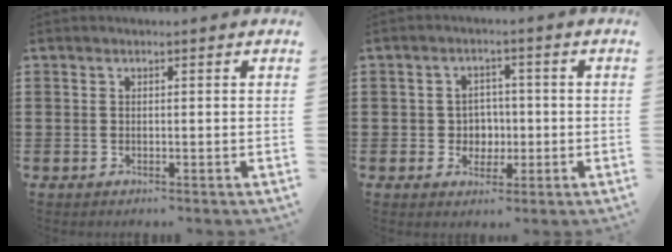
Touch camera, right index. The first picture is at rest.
{"total": 3.4, "force": [-0.3, 3.3, 0.8], "torque": [-0.021, 0.006, -0.011]}